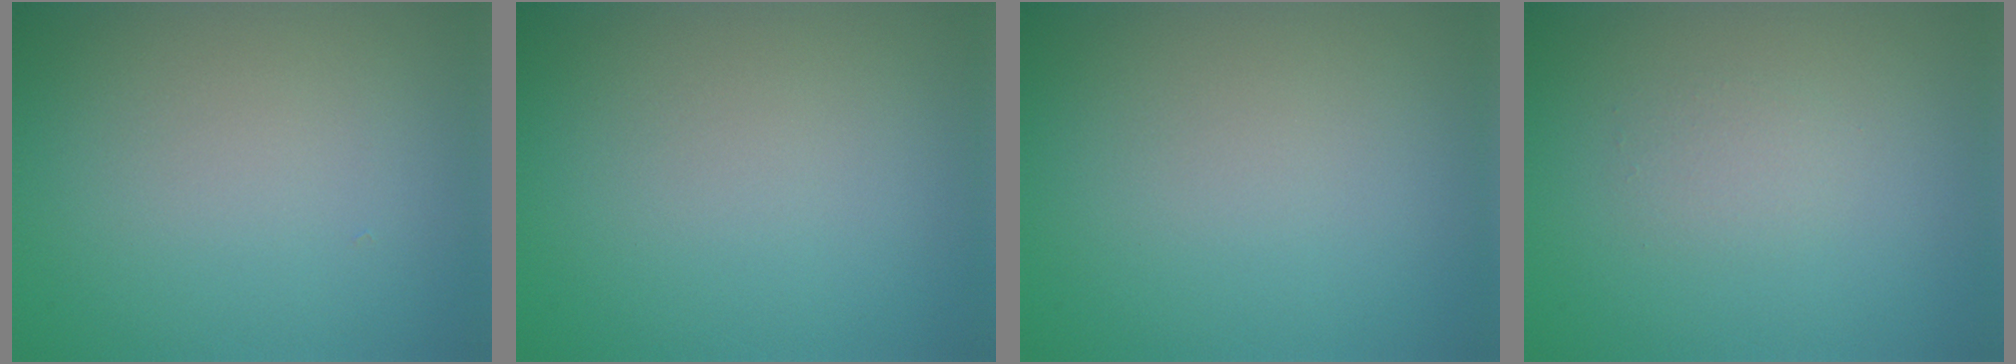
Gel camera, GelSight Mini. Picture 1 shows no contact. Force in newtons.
{"total": 0.0}
{"total": 0.0}
{"total": 1.0, "press": 1.0, "slide": 0.0}